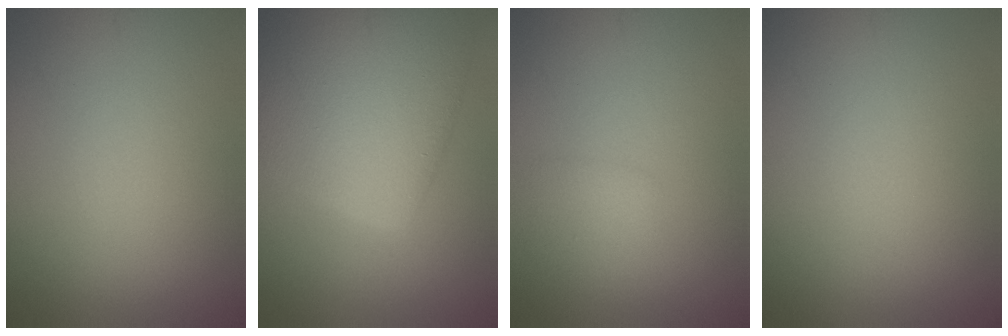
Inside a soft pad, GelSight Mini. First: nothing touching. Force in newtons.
{"total": 9.3, "press": 9.3, "slide": 0.4}
{"total": 1.5, "press": 1.4, "slide": 0.1}
{"total": 0.0}